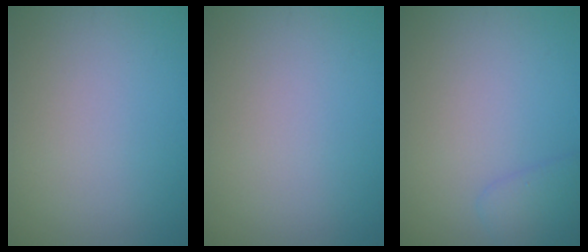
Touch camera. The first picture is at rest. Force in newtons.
{"total": 0.0}
{"total": 2.0, "press": 2.0, "slide": 0.1}